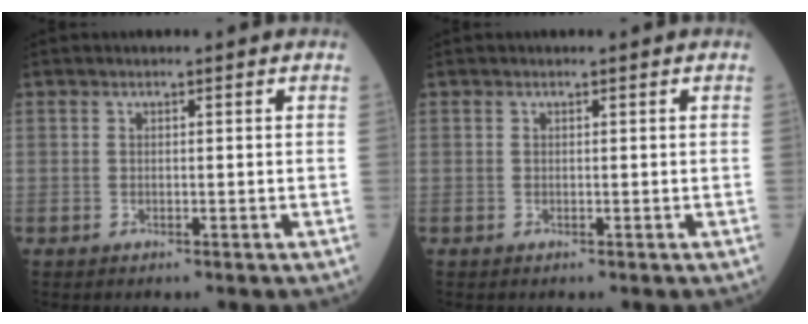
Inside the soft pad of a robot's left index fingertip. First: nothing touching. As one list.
[{"total": 0.0}]